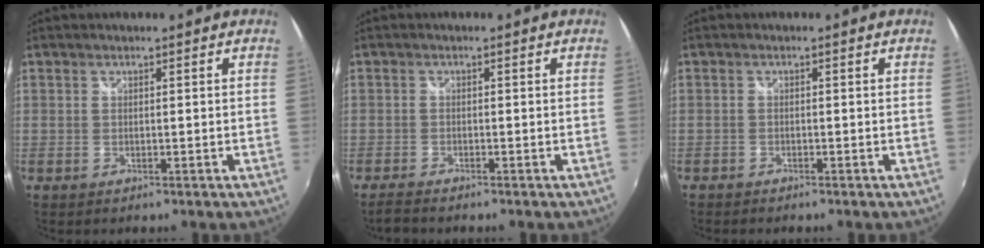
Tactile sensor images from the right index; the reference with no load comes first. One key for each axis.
{"total": 2.5, "fx": -2.4, "fy": 0.3, "fz": 0.8, "tx": -0.022, "ty": -0.014, "tz": -0.045}
{"total": 1.4, "fx": -1.3, "fy": 0.5, "fz": 0.0, "tx": -0.006, "ty": -0.006, "tz": -0.025}